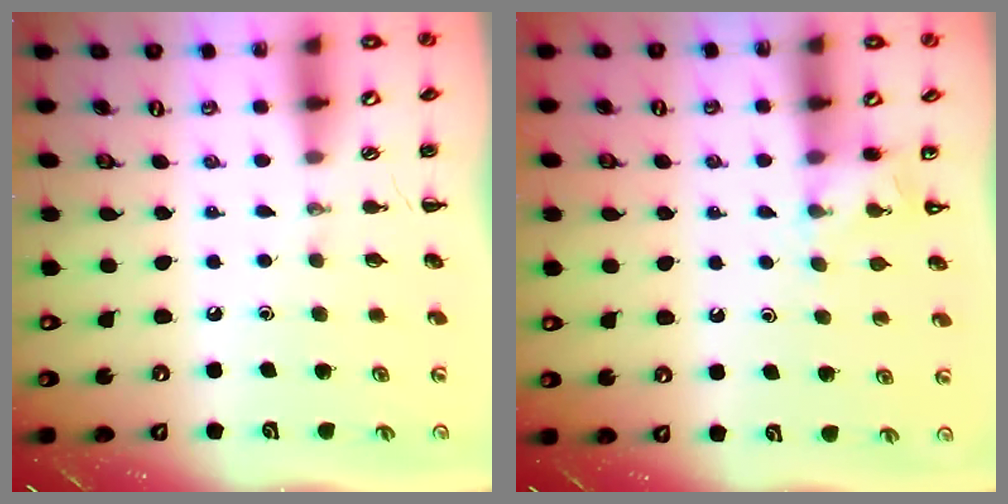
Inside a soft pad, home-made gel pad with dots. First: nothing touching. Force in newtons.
{"total": 5.4, "press": 5.1, "slide": 1.6}